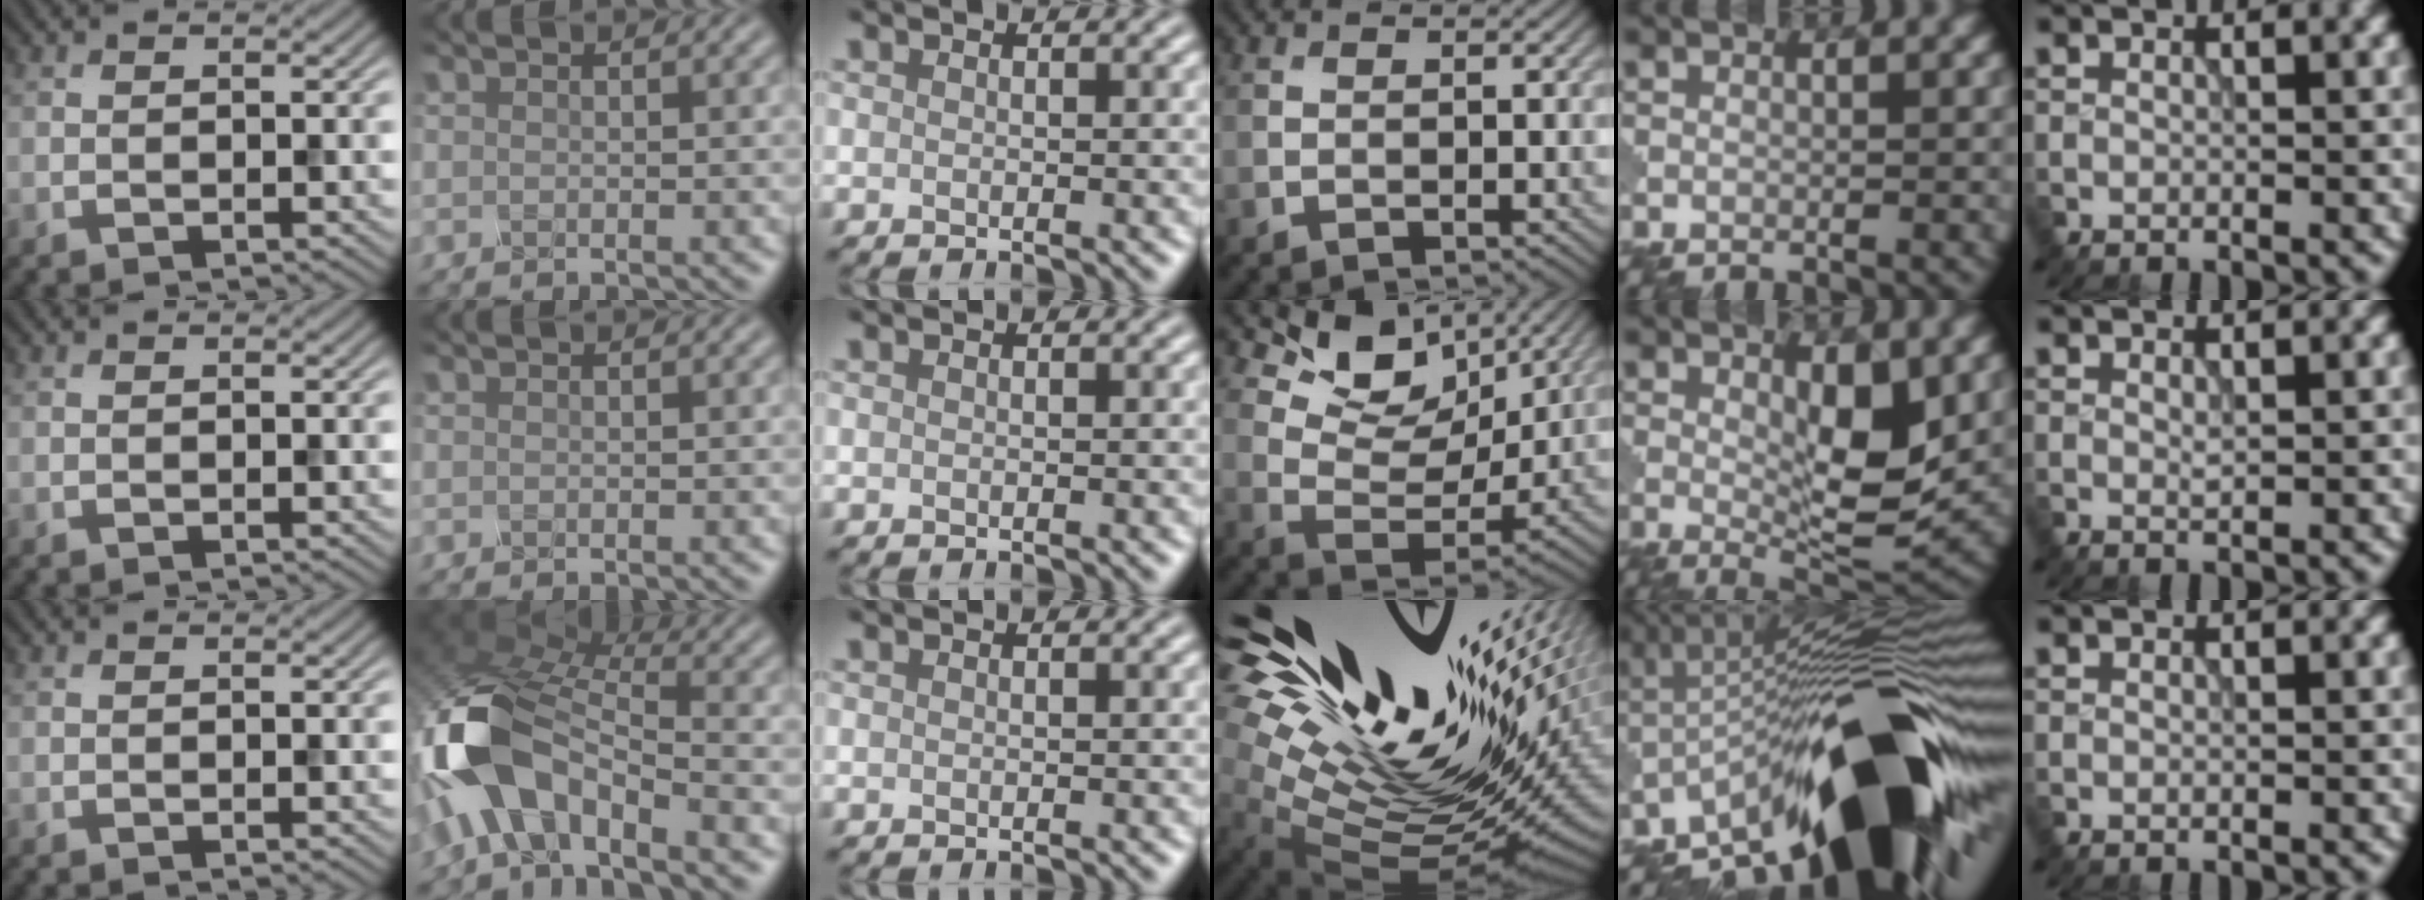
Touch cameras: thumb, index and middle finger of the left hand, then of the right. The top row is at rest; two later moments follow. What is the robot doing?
{"motion": "press", "object": "mechanical pencil"}